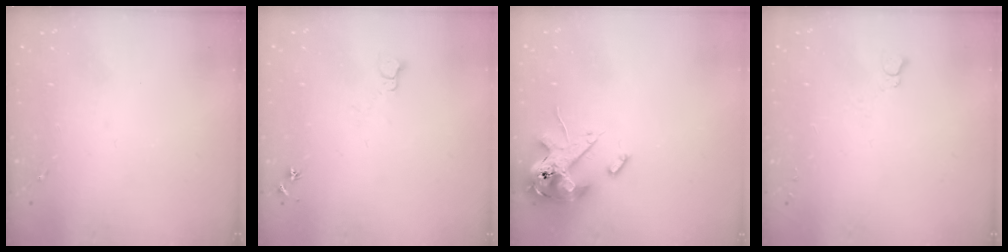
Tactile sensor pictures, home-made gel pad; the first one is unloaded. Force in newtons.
{"total": 5.4, "press": 5.3, "slide": 0.7}
{"total": 14.8, "press": 14.5, "slide": 2.9}
{"total": 2.8, "press": 2.7, "slide": 0.3}